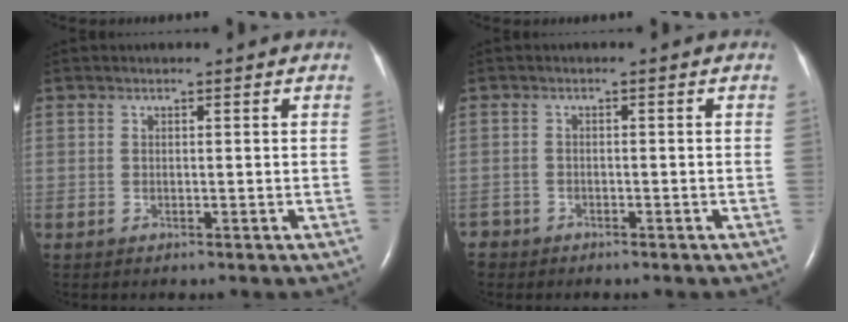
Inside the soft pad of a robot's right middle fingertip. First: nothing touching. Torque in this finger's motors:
{"motor_torque": [0.04, -0.09, -0.02, -0.06]}